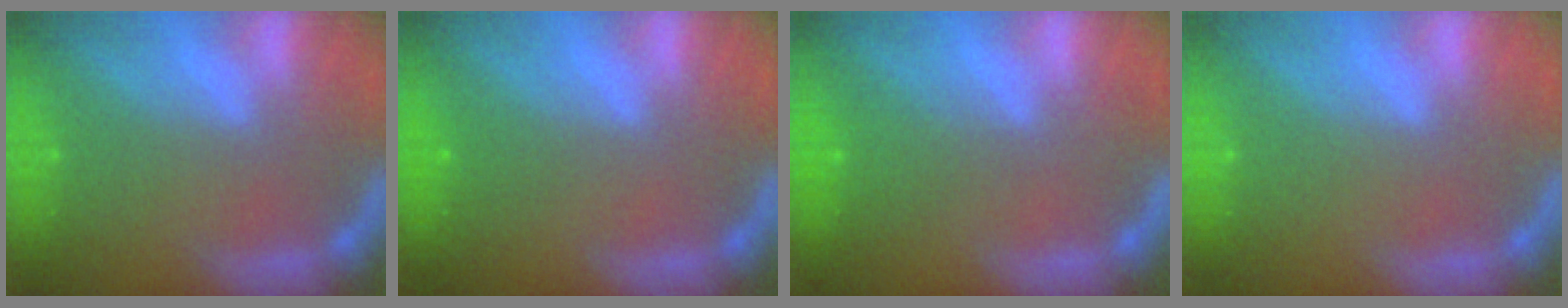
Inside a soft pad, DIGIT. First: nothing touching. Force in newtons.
{"total": 1.0}
{"total": 2.0}
{"total": 0.0}